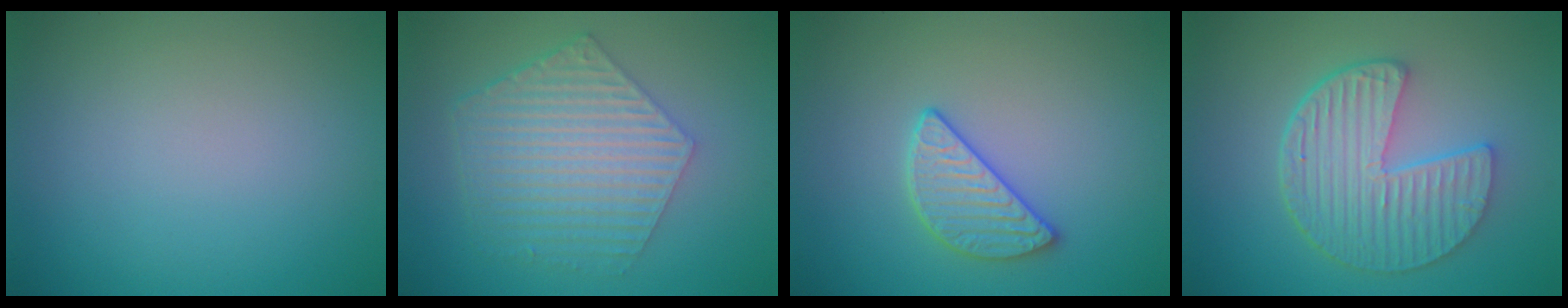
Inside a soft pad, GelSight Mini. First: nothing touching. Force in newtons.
{"total": 6.0, "press": 4.3, "slide": 4.2}
{"total": 2.8, "press": 2.7, "slide": 0.7}
{"total": 6.4, "press": 4.7, "slide": 4.4}